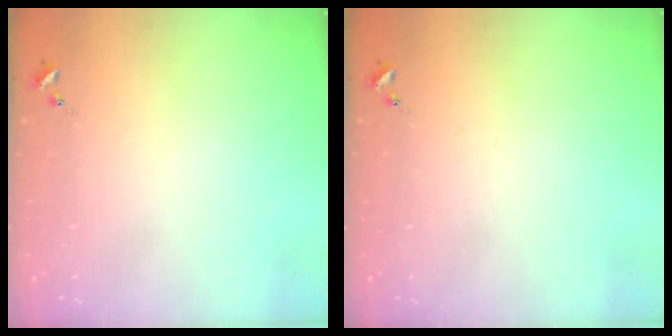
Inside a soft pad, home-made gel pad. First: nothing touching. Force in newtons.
{"total": 0.0}